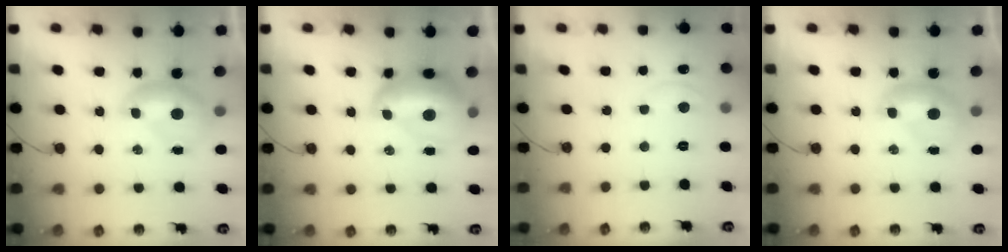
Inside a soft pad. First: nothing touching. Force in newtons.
{"total": 7.2, "press": 7.1, "slide": 1.3}
{"total": 1.6, "press": 1.5, "slide": 0.3}
{"total": 0.0}